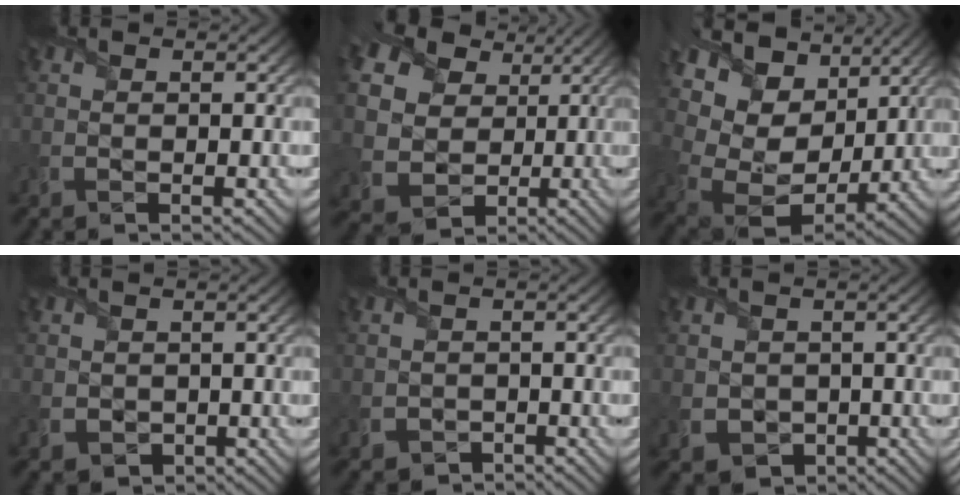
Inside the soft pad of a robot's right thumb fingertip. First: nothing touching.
{"total": 14.7, "force": [4.3, 12.2, 7.0], "torque": [-0.227, 0.030, 0.085]}
{"total": 13.7, "force": [6.1, 9.8, 7.5], "torque": [-0.165, 0.006, 0.122]}
{"total": 1.6, "force": [0.1, 1.6, 0.4], "torque": [-0.030, -0.005, -0.001]}
{"total": 1.3, "force": [-0.7, 1.1, -0.2], "torque": [-0.011, -0.008, -0.016]}
{"total": 2.8, "force": [-0.2, 2.7, 0.7], "torque": [-0.045, -0.013, -0.007]}